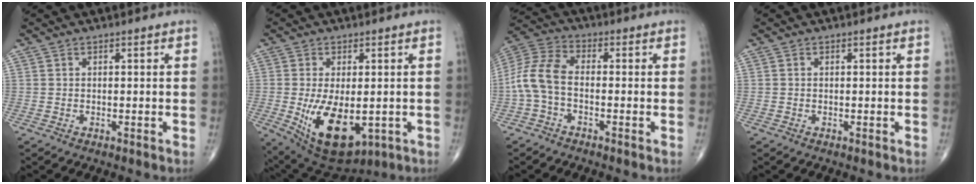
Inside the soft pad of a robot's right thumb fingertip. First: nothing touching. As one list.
[{"total": 13.7, "force": [-2.8, 7.1, 11.4], "torque": [-0.190, -0.018, -0.021]}, {"total": 8.7, "force": [-1.8, 4.9, 7.0], "torque": [-0.151, 0.028, -0.049]}, {"total": 0.0}]